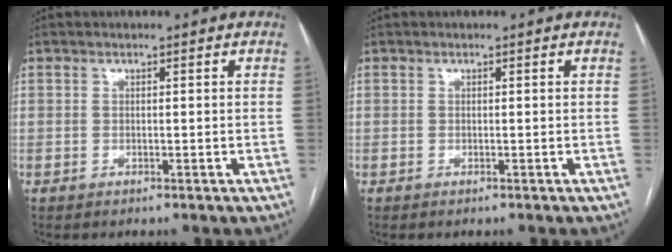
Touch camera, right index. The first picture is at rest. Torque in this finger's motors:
{"motor_torque": [0.24, 0.08, -0.06, -0.01]}